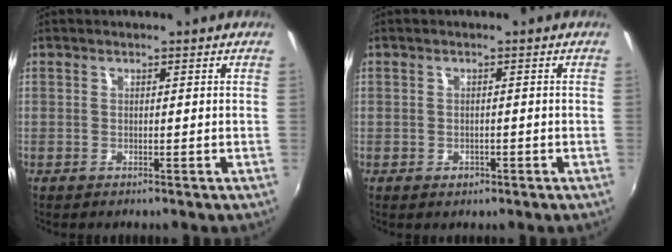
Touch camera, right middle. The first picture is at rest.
{"total": 1.5, "force": [-0.8, 1.2, 0.5], "torque": [-0.007, -0.003, -0.011]}